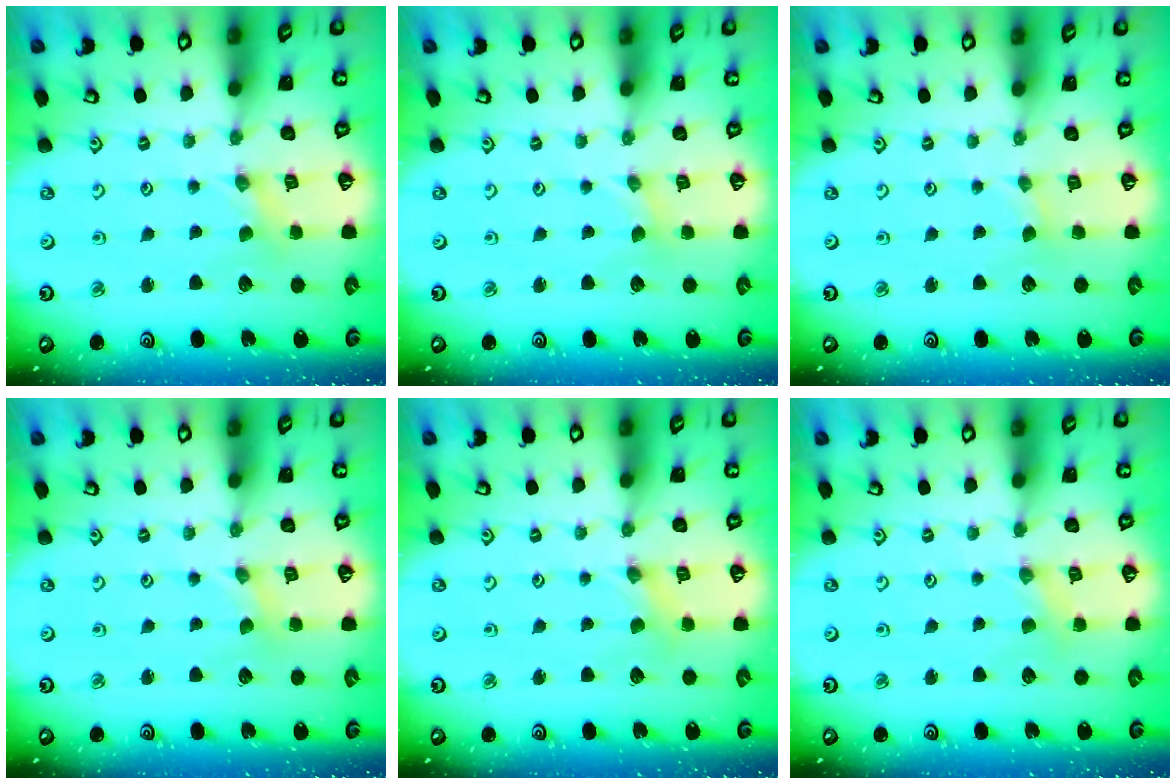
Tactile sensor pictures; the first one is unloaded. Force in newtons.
{"total": 0.0}
{"total": 0.0}
{"total": 0.0}
{"total": 2.2, "press": 2.2, "slide": 0.3}
{"total": 2.2, "press": 2.2, "slide": 0.4}